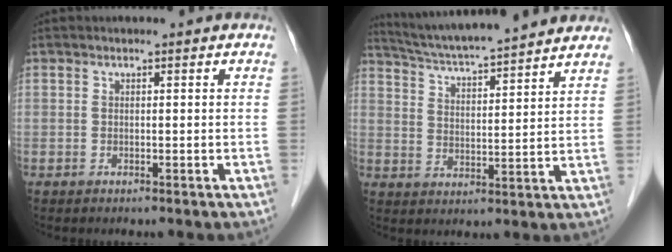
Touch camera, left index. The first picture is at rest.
{"total": 17.6, "force": [15.8, 0.7, 7.6], "torque": [-0.130, 0.026, 0.234]}